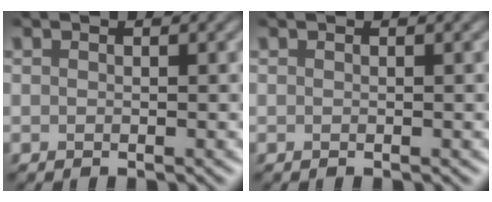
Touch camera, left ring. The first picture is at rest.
{"total": 0.0}